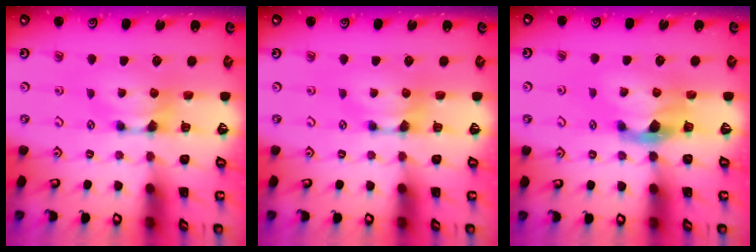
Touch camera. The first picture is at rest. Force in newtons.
{"total": 0.0}
{"total": 2.9, "press": 2.6, "slide": 1.4}